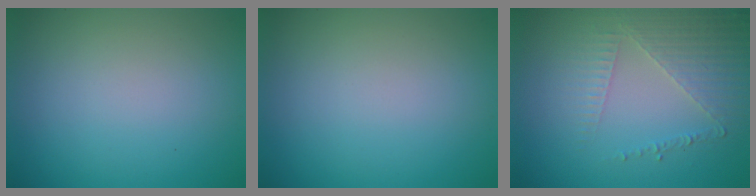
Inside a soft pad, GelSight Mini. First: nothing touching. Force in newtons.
{"total": 0.0}
{"total": 4.4, "press": 2.9, "slide": 3.3}